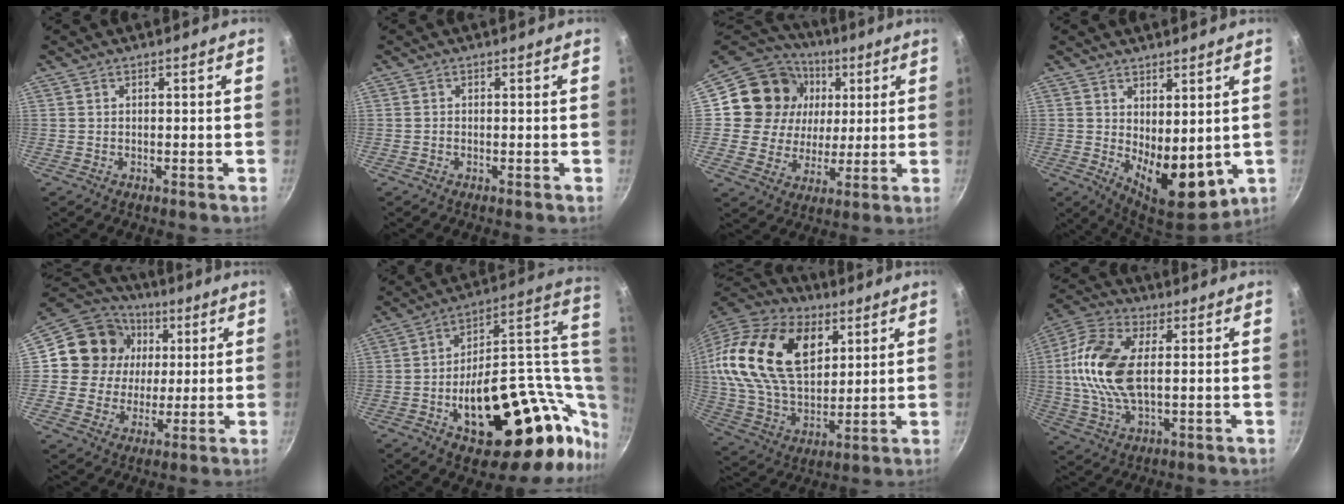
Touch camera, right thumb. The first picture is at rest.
{"total": 0.0}
{"total": 18.1, "force": [4.6, 15.9, 7.3], "torque": [-0.112, 0.004, 0.072]}
{"total": 10.9, "force": [0.9, 5.8, 9.2], "torque": [-0.110, -0.036, 0.029]}
{"total": 15.5, "force": [3.3, 14.1, 5.5], "torque": [-0.075, 0.012, 0.047]}
{"total": 33.3, "force": [-1.5, 17.8, 28.1], "torque": [-0.360, 0.024, -0.001]}
{"total": 28.2, "force": [10.4, 17.7, 19.3], "torque": [-0.361, -0.004, 0.181]}
{"total": 15.3, "force": [1.5, 7.7, 13.1], "torque": [-0.267, 0.012, 0.019]}